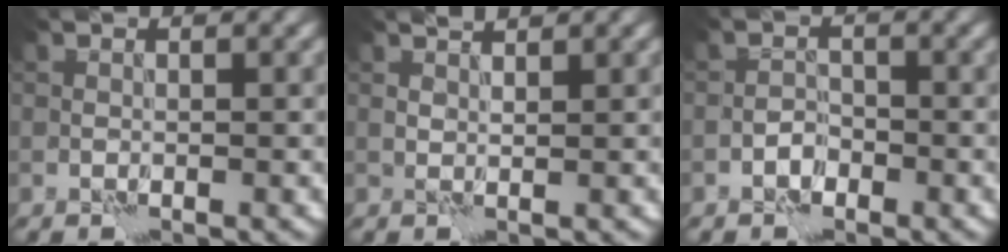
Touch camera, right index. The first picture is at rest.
{"total": 1.1, "force": [1.1, -0.1, 0.2], "torque": [-0.007, 0.001, 0.020]}
{"total": 1.4, "force": [-0.8, 1.0, 0.5], "torque": [-0.006, 0.007, -0.017]}